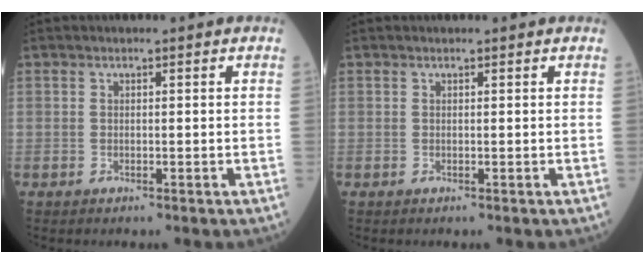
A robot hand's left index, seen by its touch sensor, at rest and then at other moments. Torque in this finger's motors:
{"motor_torque": [-0.07, 0.00, 0.01, -0.01]}